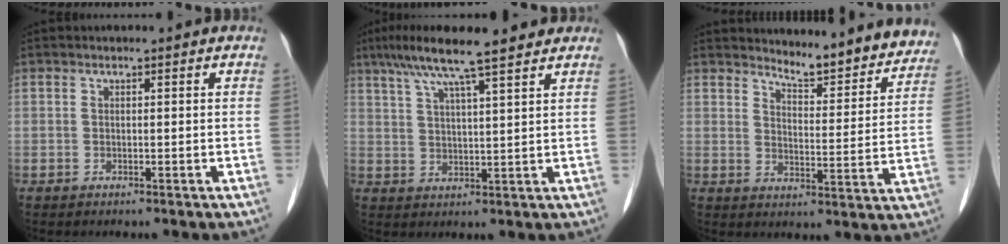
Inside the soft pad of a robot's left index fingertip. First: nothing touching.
{"total": 11.4, "force": [8.8, 0.8, 7.3], "torque": [-0.123, 0.035, 0.138]}
{"total": 12.1, "force": [11.6, 2.1, 2.4], "torque": [-0.019, -0.026, 0.140]}